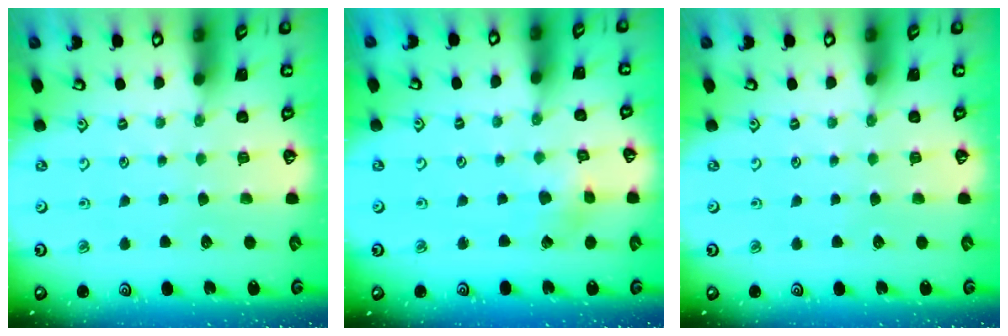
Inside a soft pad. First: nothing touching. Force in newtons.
{"total": 2.8, "press": 2.7, "slide": 0.4}
{"total": 0.0}